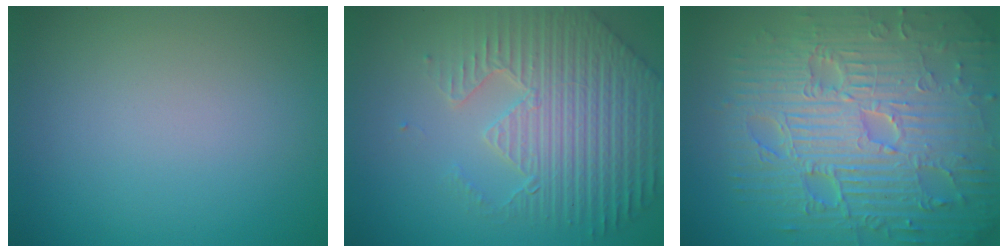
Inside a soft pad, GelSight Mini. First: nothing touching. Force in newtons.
{"total": 7.0, "press": 5.4, "slide": 4.4}
{"total": 12.2, "press": 7.9, "slide": 9.3}